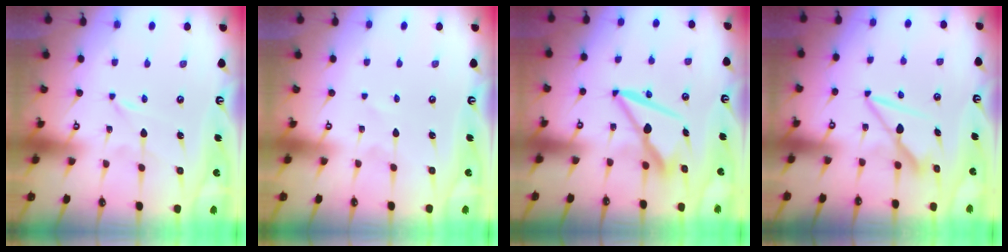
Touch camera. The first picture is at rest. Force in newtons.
{"total": 0.0}
{"total": 8.6, "press": 8.4, "slide": 1.6}
{"total": 8.2, "press": 8.2, "slide": 0.0}